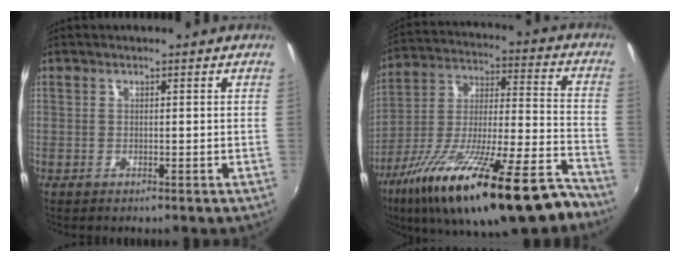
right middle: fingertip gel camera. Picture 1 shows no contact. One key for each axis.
{"total": 29.0, "fx": -19.5, "fy": 6.6, "fz": 20.4, "tx": -0.337, "ty": -0.054, "tz": -0.305}